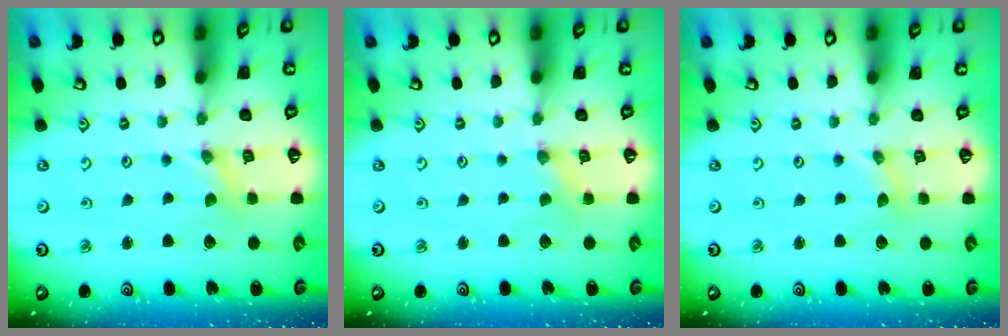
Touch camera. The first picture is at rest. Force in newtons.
{"total": 0.7, "press": 0.7, "slide": 0.2}
{"total": 0.9, "press": 0.9, "slide": 0.2}